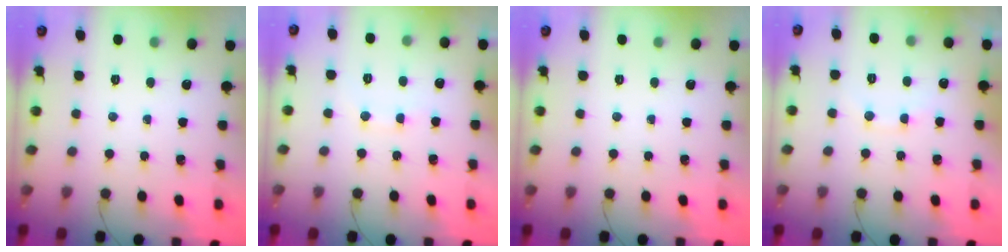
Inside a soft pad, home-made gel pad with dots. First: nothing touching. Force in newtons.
{"total": 6.8, "press": 6.8, "slide": 0.5}
{"total": 0.0}
{"total": 7.0, "press": 6.9, "slide": 1.2}